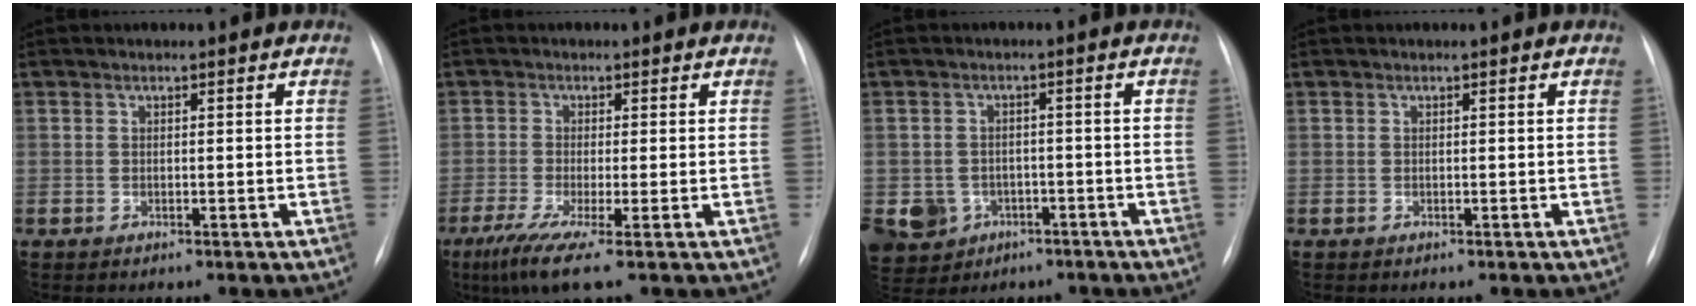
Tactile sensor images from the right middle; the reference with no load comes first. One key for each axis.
{"total": 5.7, "fx": -3.2, "fy": -0.1, "fz": 4.8, "tx": -0.090, "ty": -0.020, "tz": -0.060}
{"total": 9.2, "fx": -4.1, "fy": 7.8, "fz": 2.4, "tx": -0.068, "ty": 0.008, "tz": -0.050}
{"total": 0.0}